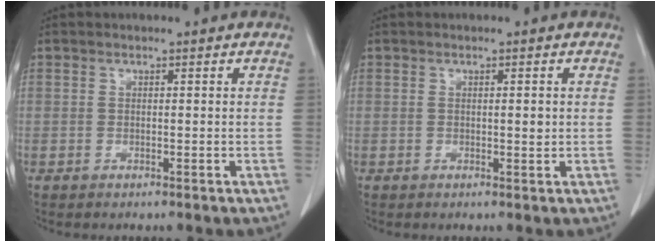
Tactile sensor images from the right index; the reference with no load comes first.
{"total": 1.1, "force": [0.1, 0.2, 1.1], "torque": [-0.016, 0.002, 0.003]}